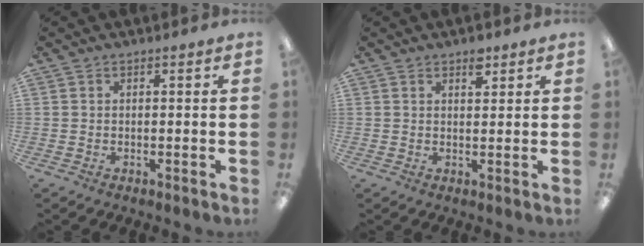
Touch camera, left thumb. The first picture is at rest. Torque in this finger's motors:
{"motor_torque": [0.31, 0.07, 0.04, -0.07, 0.01]}